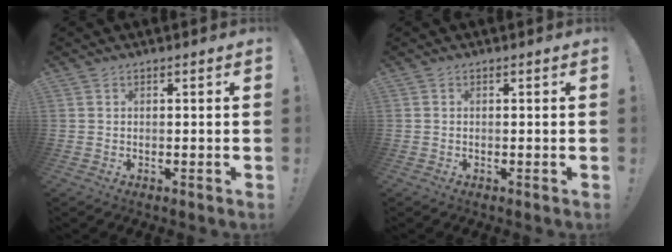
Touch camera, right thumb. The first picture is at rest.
{"total": 0.0}